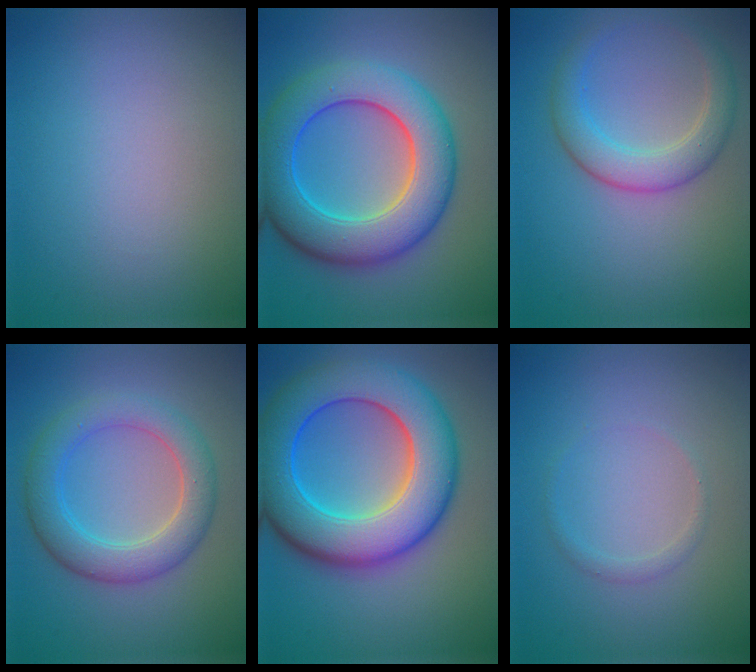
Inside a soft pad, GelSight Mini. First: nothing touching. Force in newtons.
{"total": 9.5, "press": 9.5, "slide": 0.2}
{"total": 3.8, "press": 3.8, "slide": 0.4}
{"total": 5.1, "press": 5.0, "slide": 0.4}
{"total": 11.8, "press": 11.8, "slide": 0.2}
{"total": 0.9, "press": 0.9, "slide": 0.0}